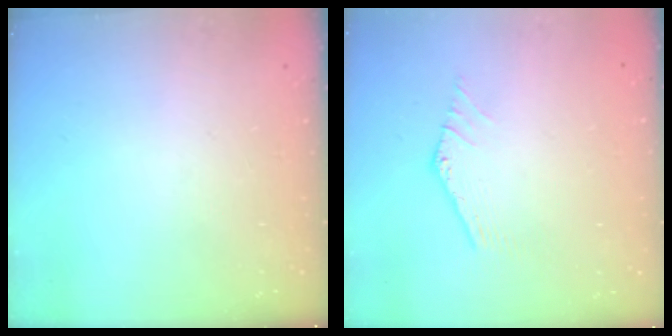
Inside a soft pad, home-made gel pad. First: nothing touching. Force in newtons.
{"total": 0.7, "press": 0.6, "slide": 0.3}